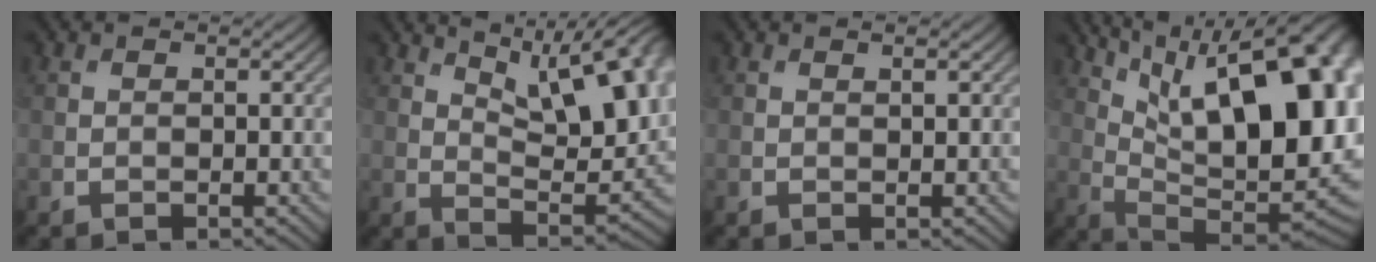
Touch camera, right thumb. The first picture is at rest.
{"total": 16.9, "force": [8.3, 6.9, 13.0], "torque": [-0.188, 0.023, 0.122]}
{"total": 0.6, "force": [0.4, 0.0, 0.5], "torque": [-0.007, 0.002, 0.007]}
{"total": 21.7, "force": [7.1, 9.8, 18.0], "torque": [-0.239, 0.046, 0.134]}